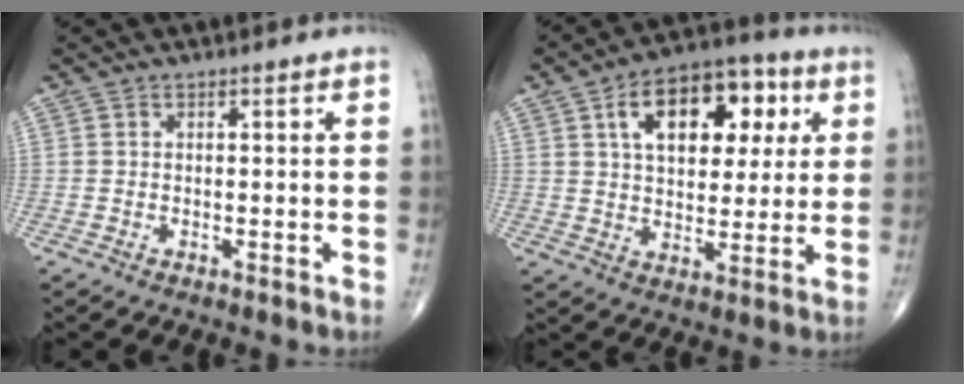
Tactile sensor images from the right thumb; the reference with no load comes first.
{"total": 16.7, "force": [5.7, 9.9, 12.2], "torque": [-0.143, 0.003, 0.084]}